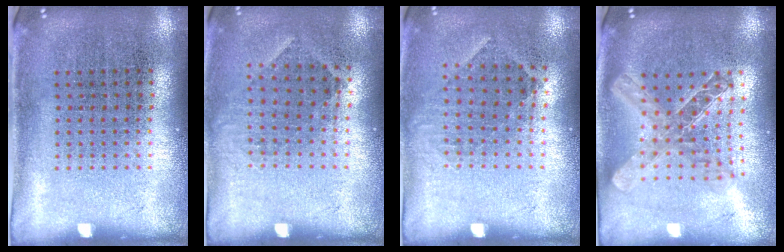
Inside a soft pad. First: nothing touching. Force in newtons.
{"total": 0.9, "press": 0.7, "slide": 0.5}
{"total": 0.9, "press": 0.7, "slide": 0.5}
{"total": 2.0, "press": 1.7, "slide": 1.1}